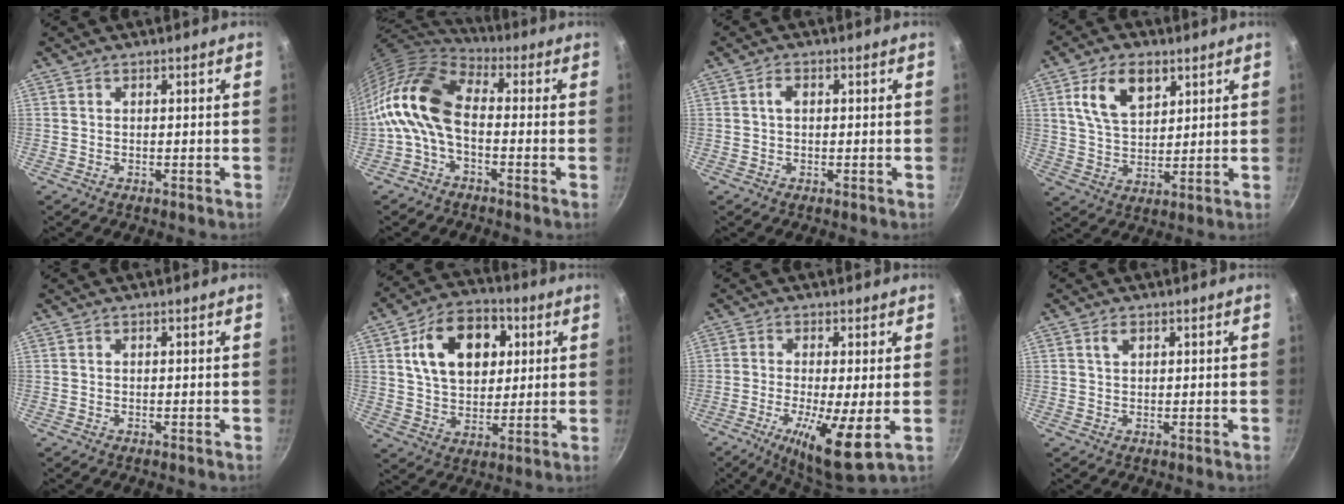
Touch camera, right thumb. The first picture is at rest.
{"total": 13.5, "force": [-1.7, 7.8, 10.9], "torque": [-0.201, 0.031, -0.051]}
{"total": 2.0, "force": [0.3, 1.4, 1.5], "torque": [-0.021, 0.006, 0.003]}
{"total": 10.8, "force": [4.7, 6.5, 7.3], "torque": [-0.112, -0.012, 0.088]}
{"total": 0.0}
{"total": 16.4, "force": [4.8, 11.1, 11.0], "torque": [-0.140, 0.002, 0.074]}
{"total": 11.3, "force": [-2.4, 2.3, 10.8], "torque": [-0.192, -0.016, -0.038]}
{"total": 2.2, "force": [1.0, 1.3, 1.4], "torque": [-0.019, 0.002, 0.018]}